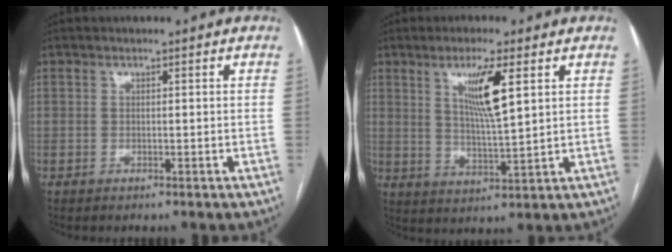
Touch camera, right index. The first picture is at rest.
{"total": 7.7, "force": [3.1, 0.2, 7.0], "torque": [-0.132, -0.009, 0.059]}